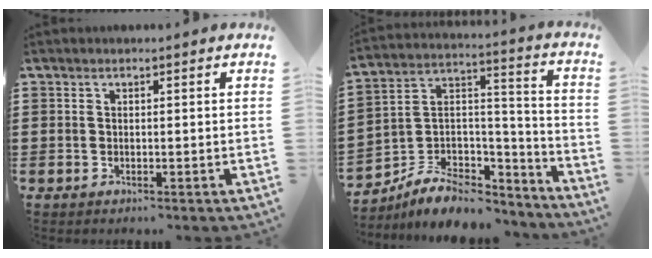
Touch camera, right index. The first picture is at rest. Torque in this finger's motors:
{"motor_torque": [-1.09, 1.04, -1.06, -0.21]}